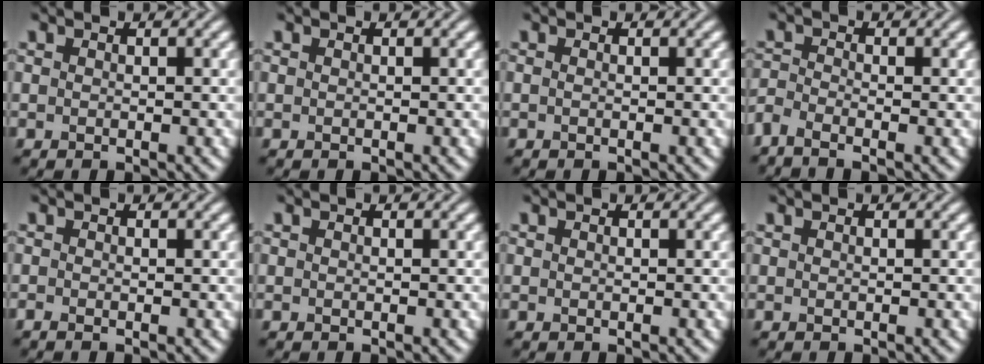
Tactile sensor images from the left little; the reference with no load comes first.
{"total": 0.0}
{"total": 0.0}
{"total": 2.0, "force": [-1.7, 0.4, 1.1], "torque": [-0.029, -0.012, -0.046]}
{"total": 0.5, "force": [-0.4, 0.1, 0.4], "torque": [-0.007, -0.007, -0.009]}
{"total": 0.0}
{"total": 0.0}
{"total": 0.0}